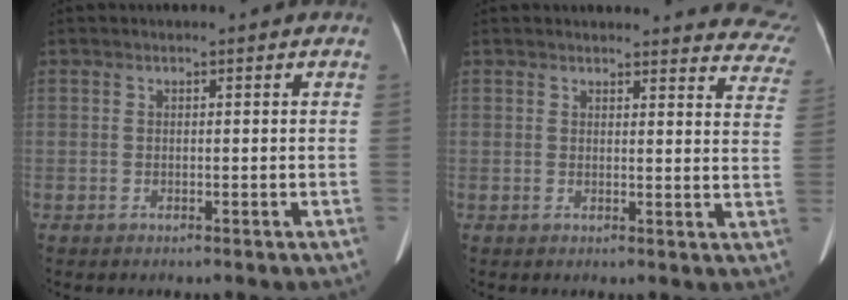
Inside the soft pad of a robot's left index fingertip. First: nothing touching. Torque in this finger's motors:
{"motor_torque": [0.99, -1.15, 0.09, 0.00]}